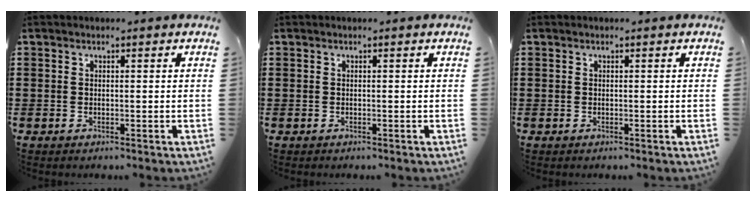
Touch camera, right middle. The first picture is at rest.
{"total": 0.0}
{"total": 0.0}